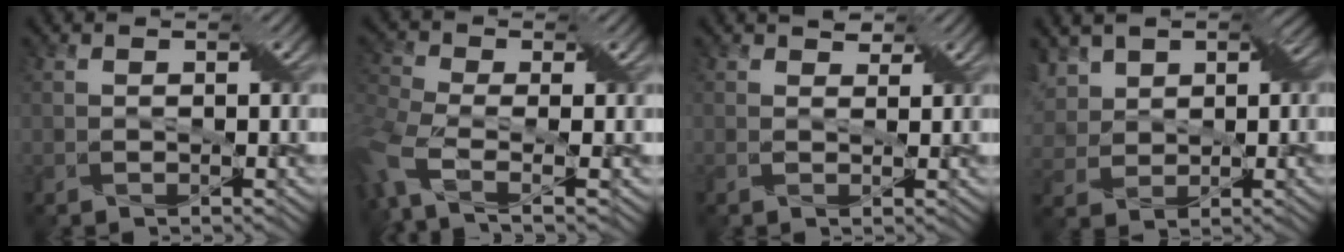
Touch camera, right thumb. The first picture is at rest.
{"total": 9.4, "force": [-3.1, 4.6, 7.6], "torque": [-0.213, -0.017, -0.069]}
{"total": 1.9, "force": [1.2, 1.1, 0.9], "torque": [-0.020, 0.001, 0.019]}
{"total": 6.9, "force": [2.8, 4.9, 4.0], "torque": [-0.108, 0.014, 0.047]}